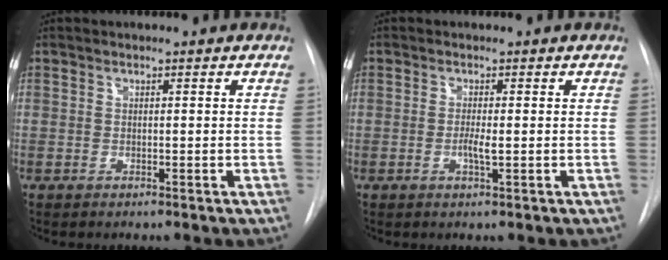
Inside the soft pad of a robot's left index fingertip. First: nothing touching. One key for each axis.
{"total": 1.8, "fx": -0.6, "fy": 0.1, "fz": 1.7, "tx": -0.033, "ty": -0.005, "tz": -0.013}